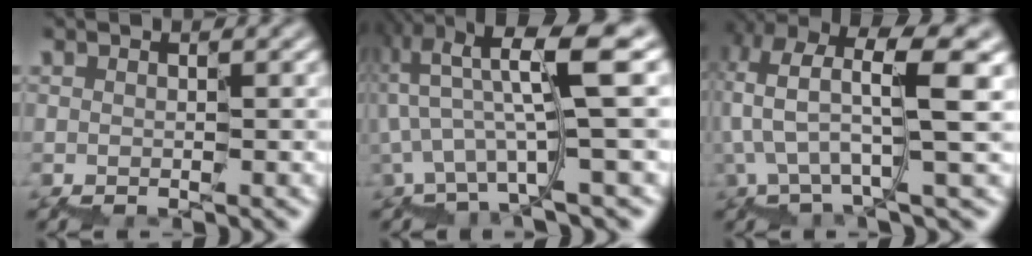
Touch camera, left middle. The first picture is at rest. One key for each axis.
{"total": 7.7, "fx": -0.2, "fy": 1.5, "fz": 7.5, "tx": -0.144, "ty": 0.016, "tz": -0.002}
{"total": 7.6, "fx": 1.5, "fy": 2.1, "fz": 7.2, "tx": -0.146, "ty": 0.017, "tz": 0.030}